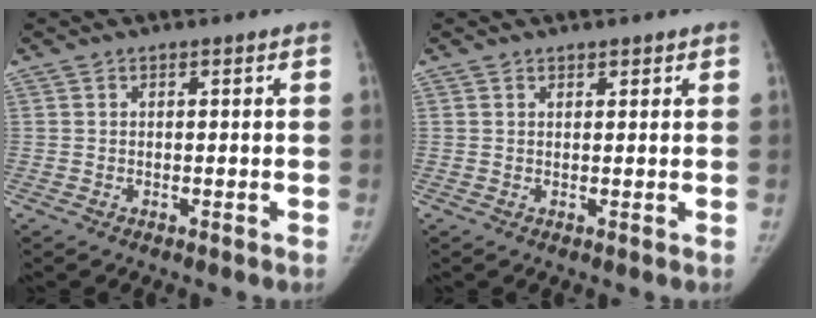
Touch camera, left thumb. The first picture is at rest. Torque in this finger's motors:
{"motor_torque": [-0.22, -0.06, -0.08, 0.03, 0.01]}